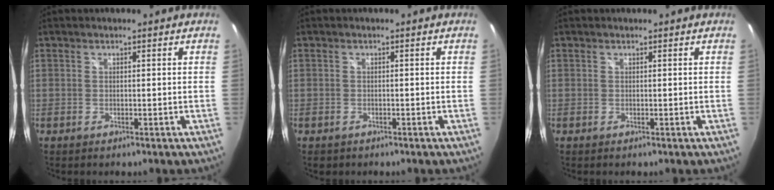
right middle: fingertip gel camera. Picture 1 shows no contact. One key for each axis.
{"total": 1.1, "fx": -0.7, "fy": 0.8, "fz": 0.2, "tx": -0.009, "ty": -0.003, "tz": -0.011}
{"total": 0.0}